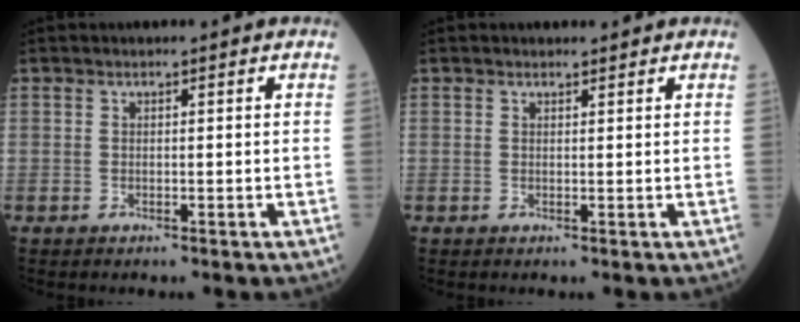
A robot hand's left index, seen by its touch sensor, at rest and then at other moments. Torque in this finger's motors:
{"motor_torque": [0.01, -0.24, -0.18, 0.00]}